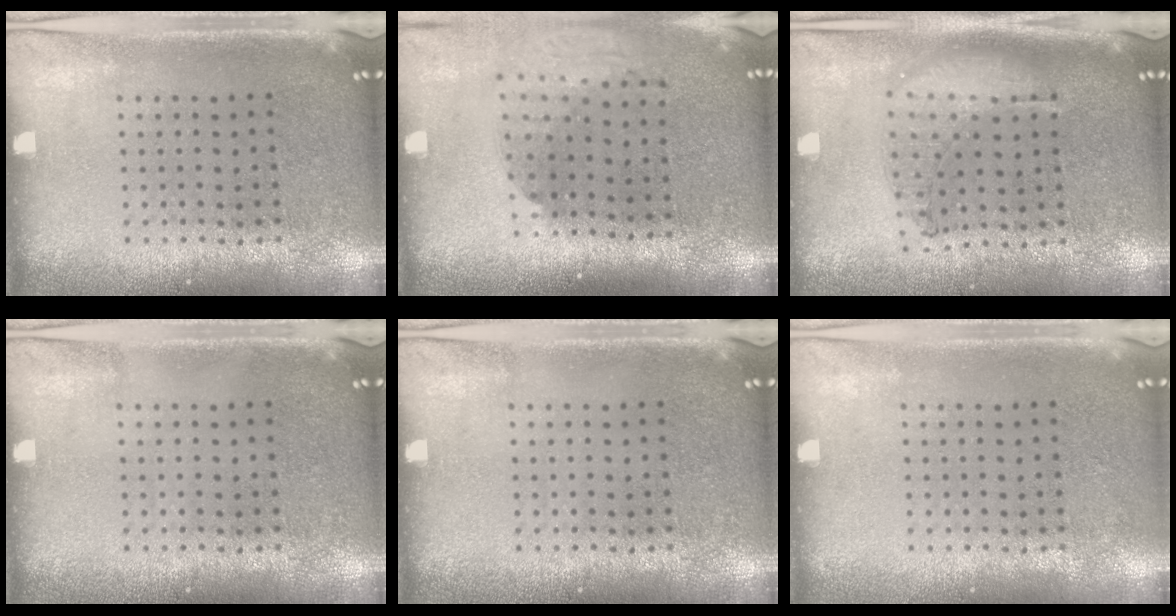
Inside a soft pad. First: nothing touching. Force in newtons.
{"total": 1.9, "press": 1.4, "slide": 1.3}
{"total": 0.9, "press": 0.9, "slide": 0.3}
{"total": 0.0}
{"total": 0.0}
{"total": 0.0}